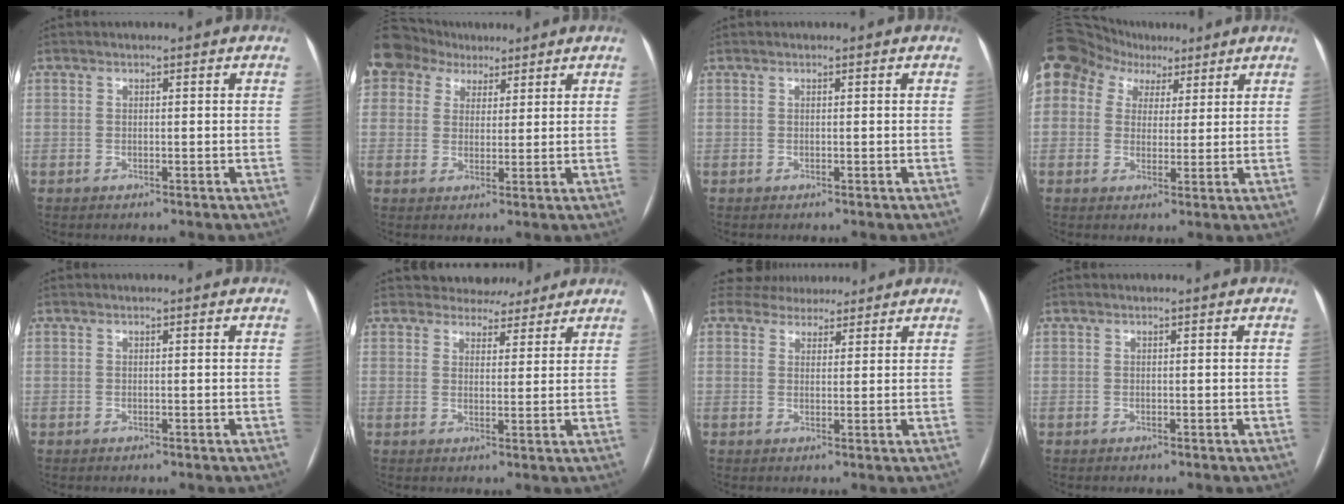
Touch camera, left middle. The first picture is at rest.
{"total": 10.5, "force": [6.6, 7.7, 2.6], "torque": [-0.079, 0.046, 0.125]}
{"total": 0.0}
{"total": 23.3, "force": [12.3, 17.5, 9.2], "torque": [-0.303, 0.099, 0.234]}
{"total": 0.0}
{"total": 6.1, "force": [5.5, 2.6, 0.2], "torque": [0.007, 0.002, 0.067]}
{"total": 7.2, "force": [6.5, 2.8, 1.1], "torque": [-0.007, 0.020, 0.092]}
{"total": 0.0}